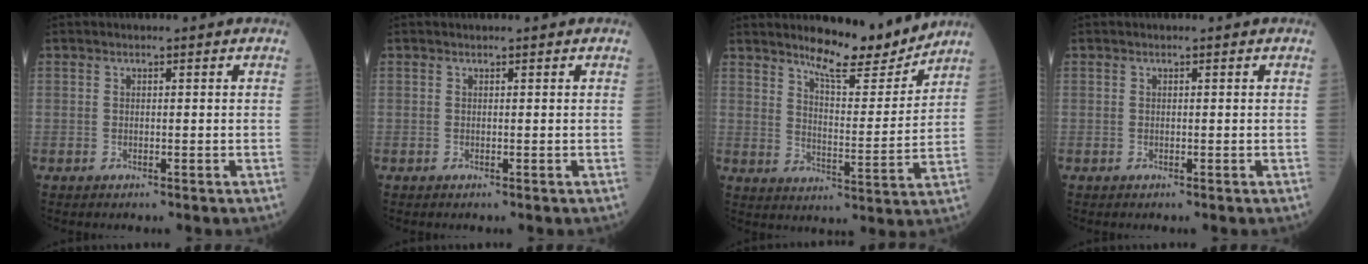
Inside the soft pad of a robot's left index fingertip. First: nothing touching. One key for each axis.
{"total": 0.0}
{"total": 9.7, "fx": 9.0, "fy": 1.0, "fz": 3.5, "tx": -0.063, "ty": -0.020, "tz": 0.140}
{"total": 0.0}